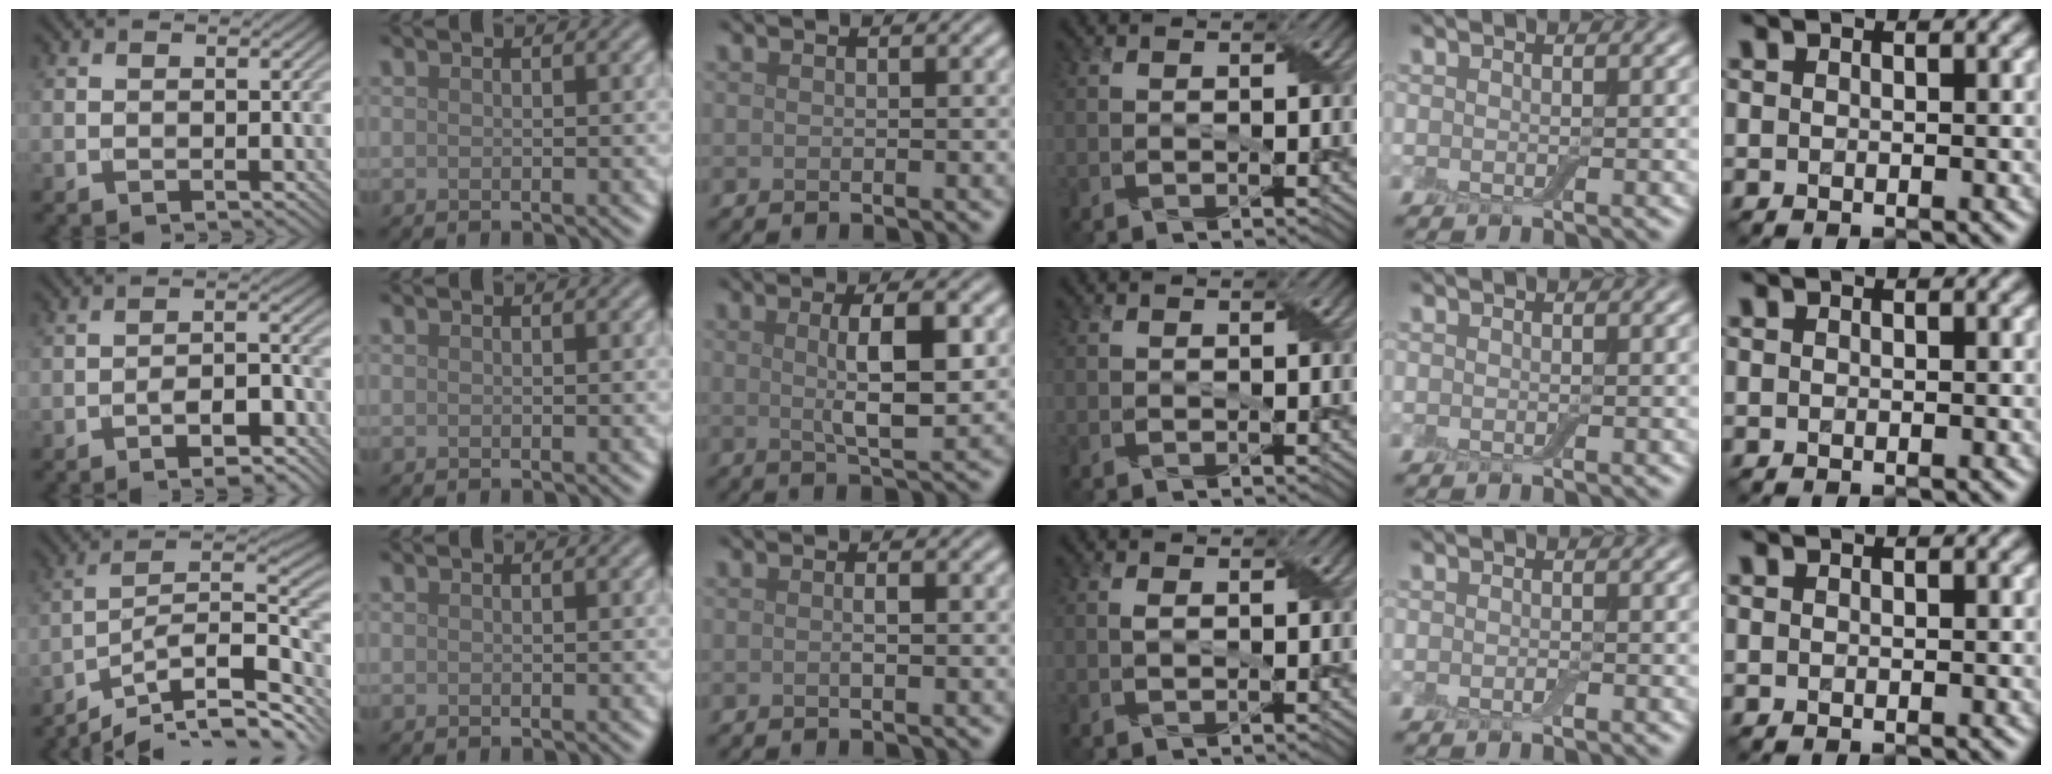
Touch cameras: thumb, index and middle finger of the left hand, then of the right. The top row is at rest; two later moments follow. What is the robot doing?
{"motion": "wrap", "object": "adhesive wrap"}